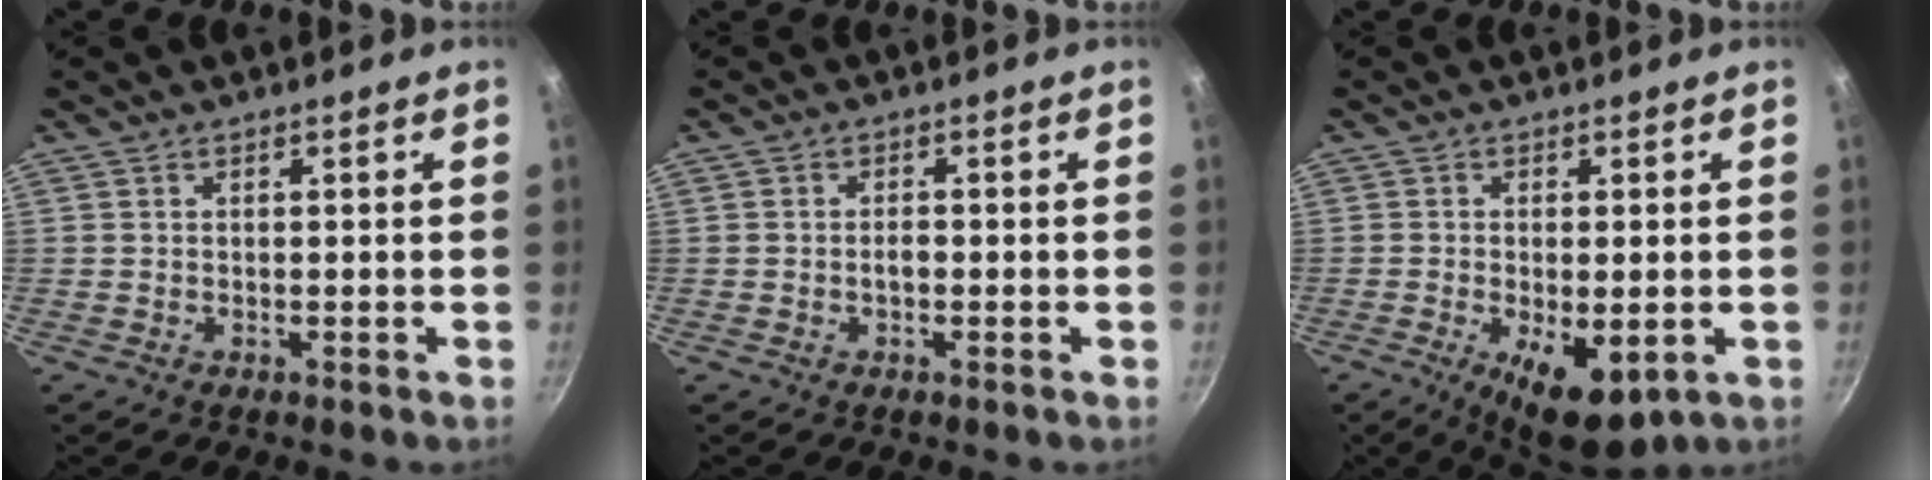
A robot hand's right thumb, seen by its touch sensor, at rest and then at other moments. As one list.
[{"total": 1.5, "force": [-0.5, 0.9, 1.1], "torque": [-0.015, 0.009, -0.008]}, {"total": 9.5, "force": [-2.8, 4.2, 8.1], "torque": [-0.118, -0.003, -0.031]}]